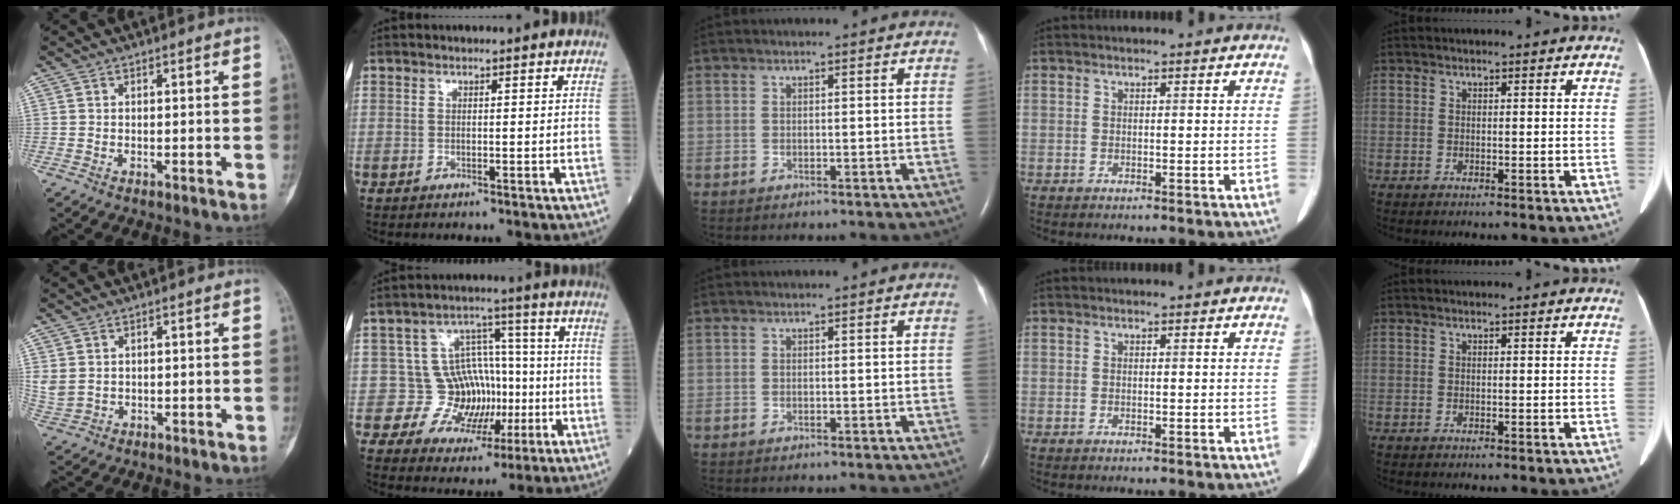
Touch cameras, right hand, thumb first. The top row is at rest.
{"thumb": {"total": 3.6, "force": [1.0, 2.9, 1.9], "torque": [-0.042, -0.002, 0.031]}, "index": {"total": 8.4, "force": [-1.1, 7.9, 2.5], "torque": [-0.016, 0.035, -0.009]}}